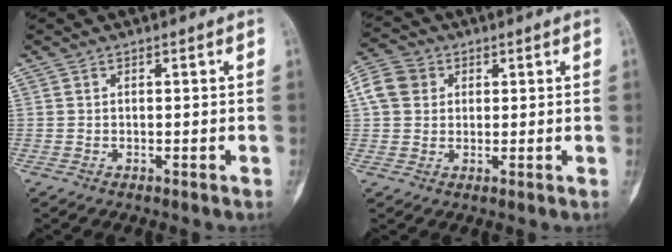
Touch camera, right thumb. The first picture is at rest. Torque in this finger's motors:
{"motor_torque": [0.70, 0.71, 0.36, -0.31, 0.04]}